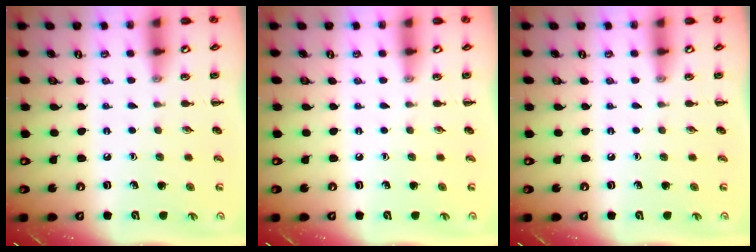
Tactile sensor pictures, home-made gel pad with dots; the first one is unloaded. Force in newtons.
{"total": 0.0}
{"total": 0.0}